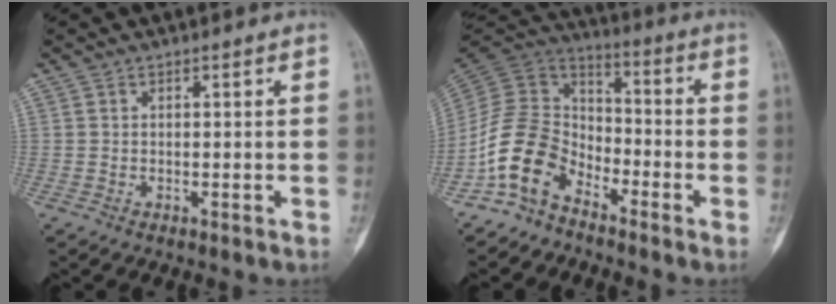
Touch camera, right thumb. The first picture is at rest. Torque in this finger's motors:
{"motor_torque": [1.10, 0.21, 1.34, -1.43, 0.53]}